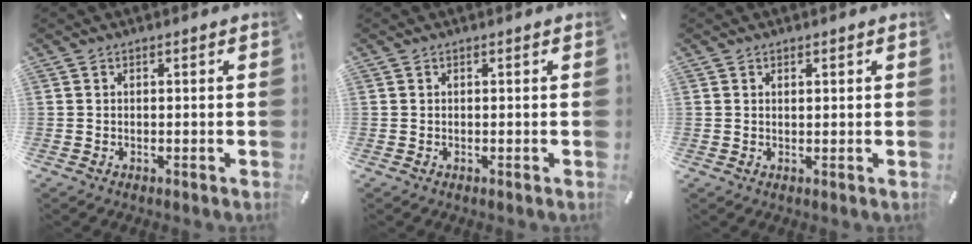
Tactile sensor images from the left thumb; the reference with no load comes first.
{"total": 0.0}
{"total": 0.6, "force": [0.4, 0.3, 0.4], "torque": [-0.008, 0.001, 0.007]}